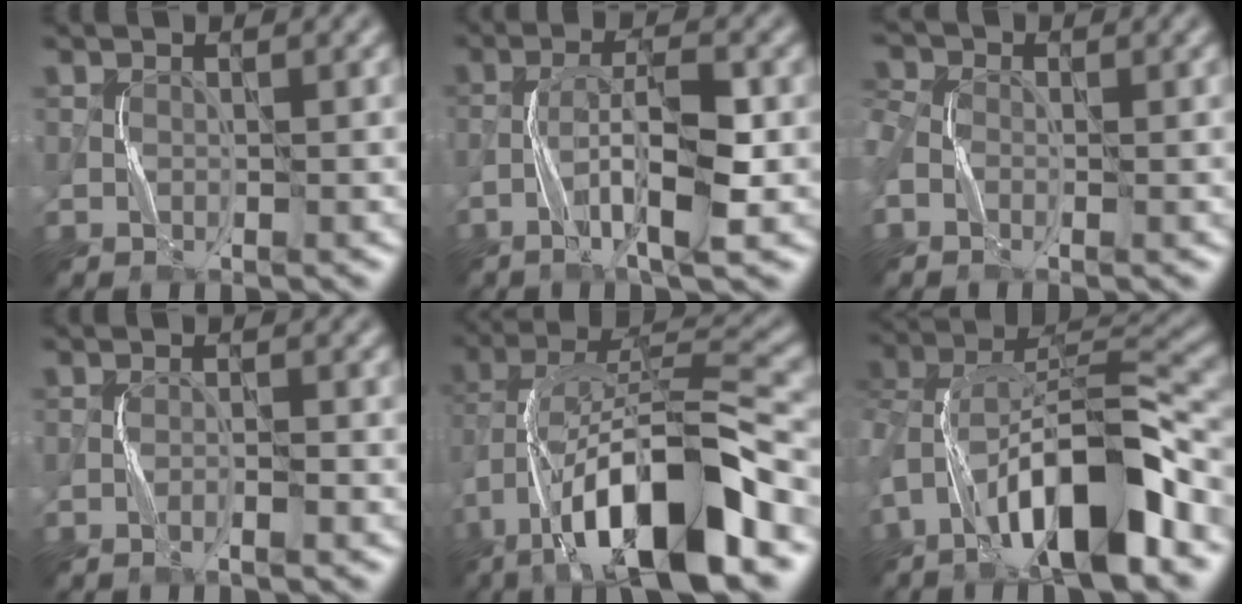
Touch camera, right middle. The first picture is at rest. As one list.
[{"total": 5.7, "force": [-2.4, 1.1, 5.1], "torque": [-0.095, 0.011, -0.044]}, {"total": 3.3, "force": [-0.6, 2.5, 2.0], "torque": [-0.053, 0.013, -0.025]}, {"total": 1.4, "force": [-0.9, 0.0, 1.1], "torque": [-0.024, 0.009, -0.018]}, {"total": 14.3, "force": [-6.7, 4.5, 11.9], "torque": [-0.200, 0.020, -0.109]}, {"total": 12.2, "force": [-6.0, 4.3, 9.8], "torque": [-0.164, 0.013, -0.109]}]